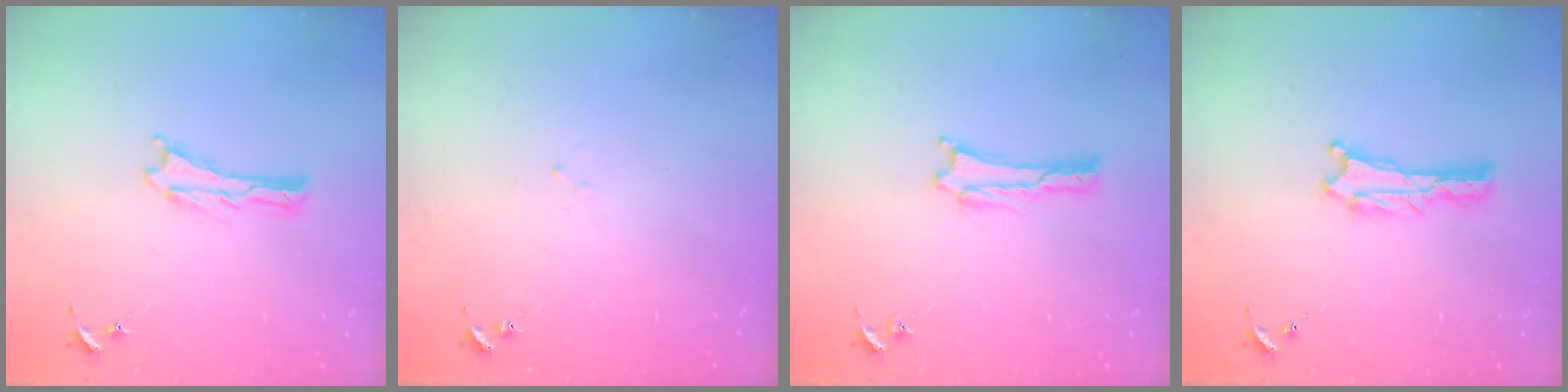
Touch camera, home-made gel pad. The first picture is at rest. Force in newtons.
{"total": 1.1, "press": 1.0, "slide": 0.2}
{"total": 1.7, "press": 1.7, "slide": 0.1}
{"total": 0.7, "press": 0.7, "slide": 0.1}